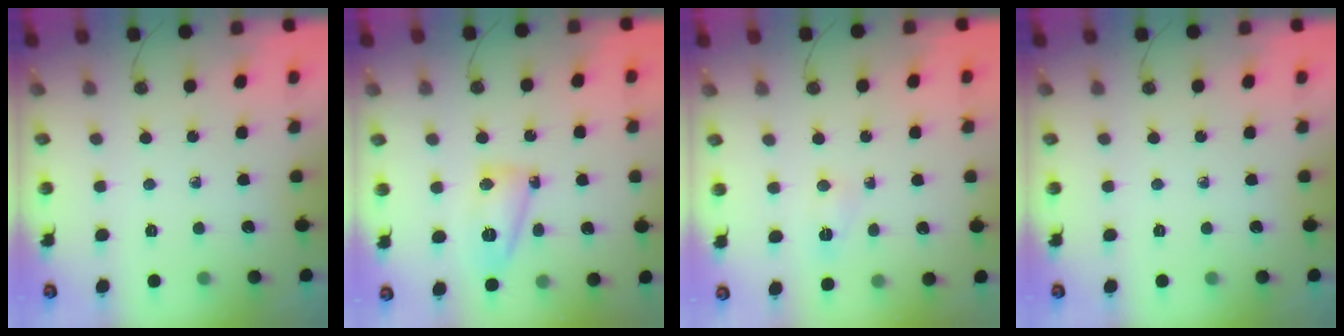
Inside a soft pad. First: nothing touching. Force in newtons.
{"total": 8.4, "press": 8.2, "slide": 1.6}
{"total": 3.1, "press": 2.9, "slide": 1.1}
{"total": 0.0}